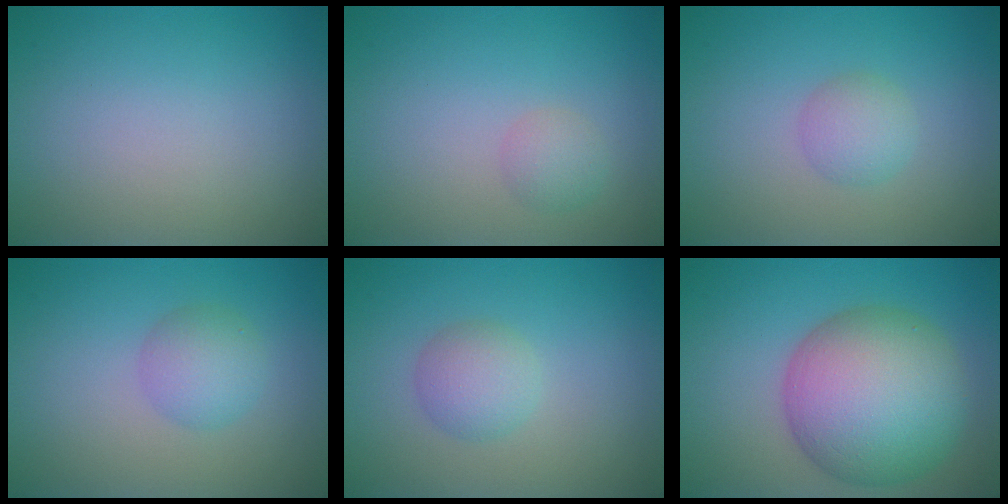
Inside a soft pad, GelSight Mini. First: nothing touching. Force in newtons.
{"total": 1.4, "press": 1.4, "slide": 0.1}
{"total": 2.0, "press": 2.0, "slide": 0.1}
{"total": 2.7, "press": 2.7, "slide": 0.1}
{"total": 2.5, "press": 2.5, "slide": 0.0}
{"total": 11.2, "press": 11.2, "slide": 0.5}